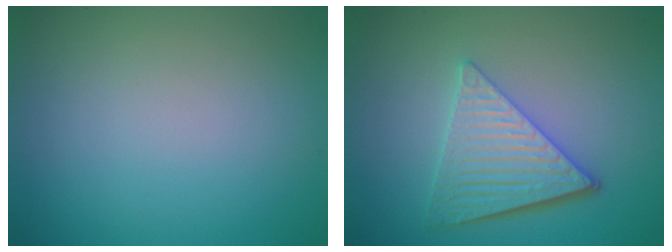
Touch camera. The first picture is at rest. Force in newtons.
{"total": 5.5, "press": 4.3, "slide": 3.4}